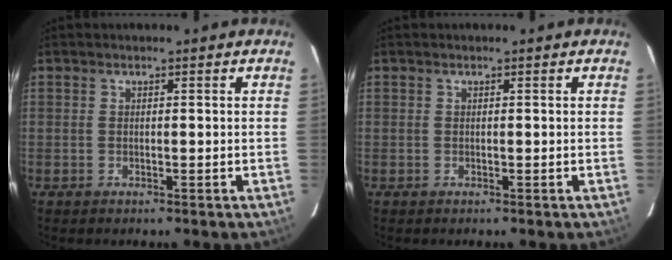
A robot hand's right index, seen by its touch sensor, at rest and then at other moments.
{"total": 0.0}